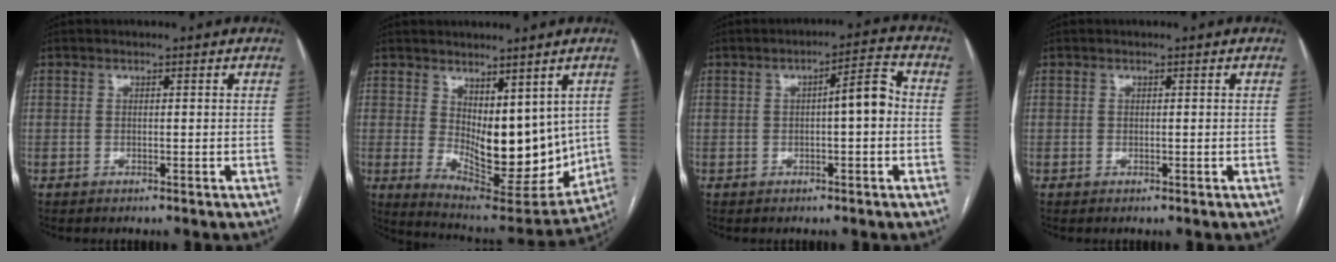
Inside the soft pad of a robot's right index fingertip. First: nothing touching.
{"total": 14.8, "force": [1.9, 7.0, 12.9], "torque": [-0.193, -0.025, 0.057]}
{"total": 5.2, "force": [-0.1, 0.9, 5.1], "torque": [-0.071, 0.020, -0.005]}
{"total": 0.0}